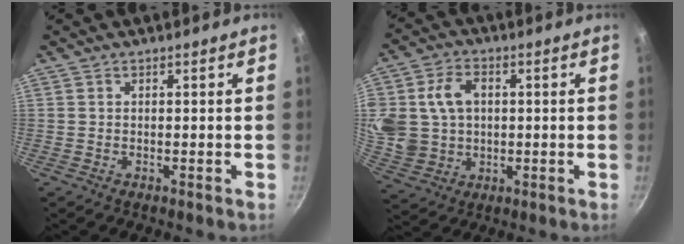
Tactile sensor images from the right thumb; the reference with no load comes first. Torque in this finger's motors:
{"motor_torque": [-0.15, 0.65, 0.57, 0.80, 0.17]}